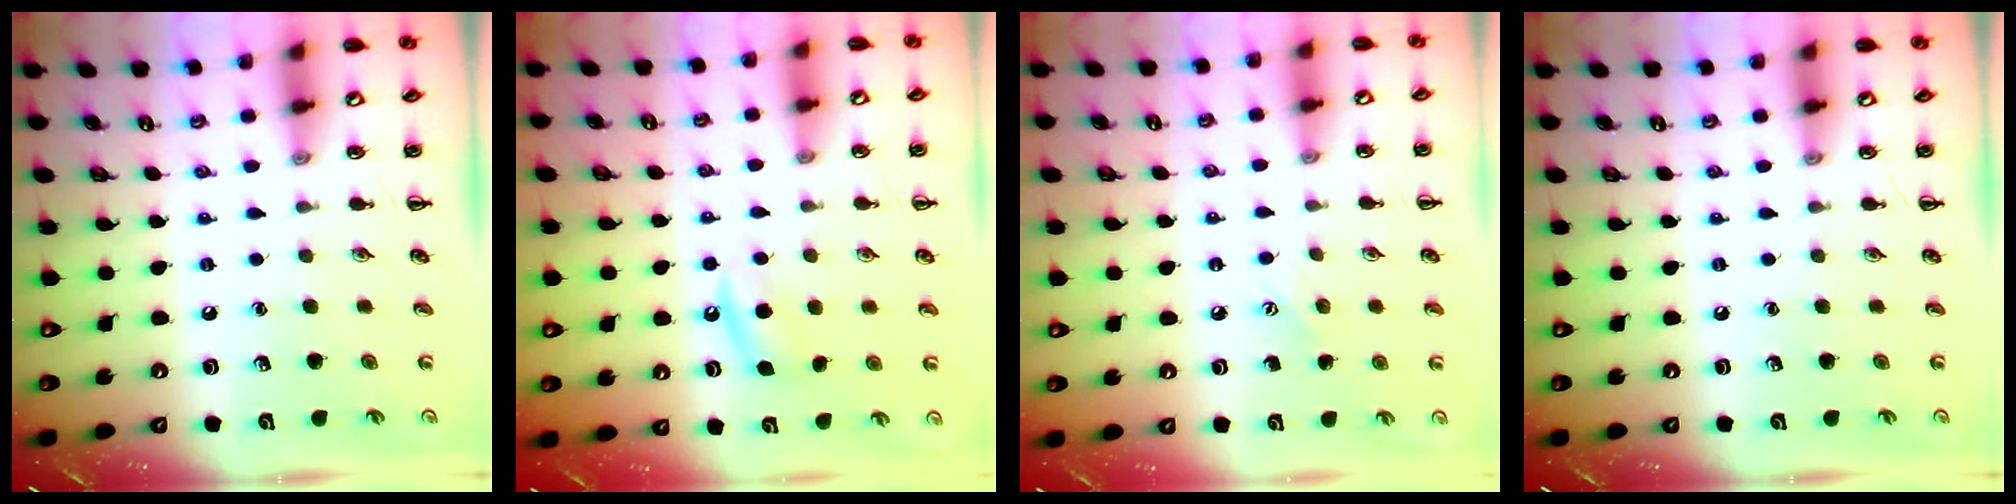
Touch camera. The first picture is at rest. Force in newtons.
{"total": 6.1, "press": 5.8, "slide": 1.8}
{"total": 4.9, "press": 4.7, "slide": 1.2}
{"total": 0.0}